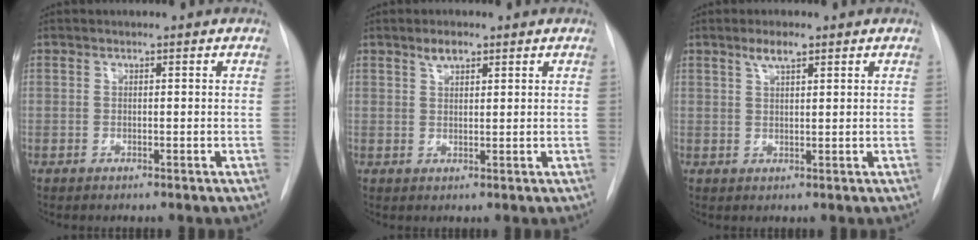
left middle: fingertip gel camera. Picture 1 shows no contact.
{"total": 2.4, "force": [1.7, 0.9, 1.4], "torque": [-0.028, 0.004, 0.031]}
{"total": 2.8, "force": [1.9, 0.6, 2.0], "torque": [-0.036, 0.005, 0.034]}